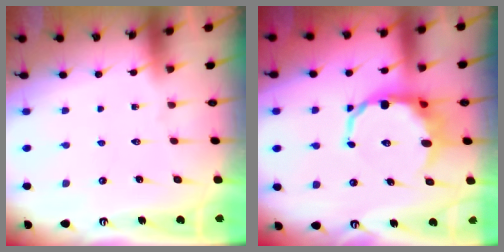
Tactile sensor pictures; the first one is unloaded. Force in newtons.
{"total": 11.7, "press": 11.3, "slide": 2.9}